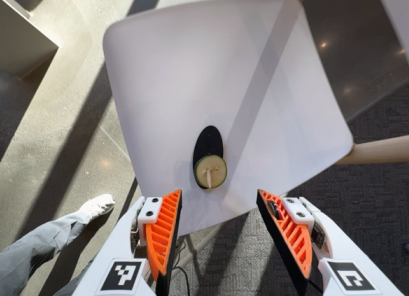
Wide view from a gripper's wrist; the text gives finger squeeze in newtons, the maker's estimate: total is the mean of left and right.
{"total": 0.0}